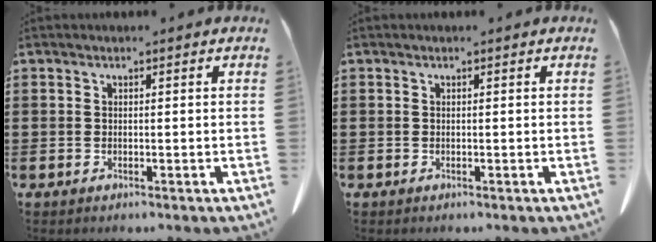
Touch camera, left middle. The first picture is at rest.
{"total": 0.0}